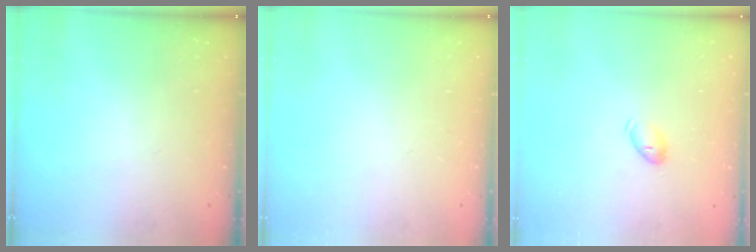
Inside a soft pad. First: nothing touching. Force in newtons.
{"total": 0.0}
{"total": 5.7, "press": 5.6, "slide": 1.1}